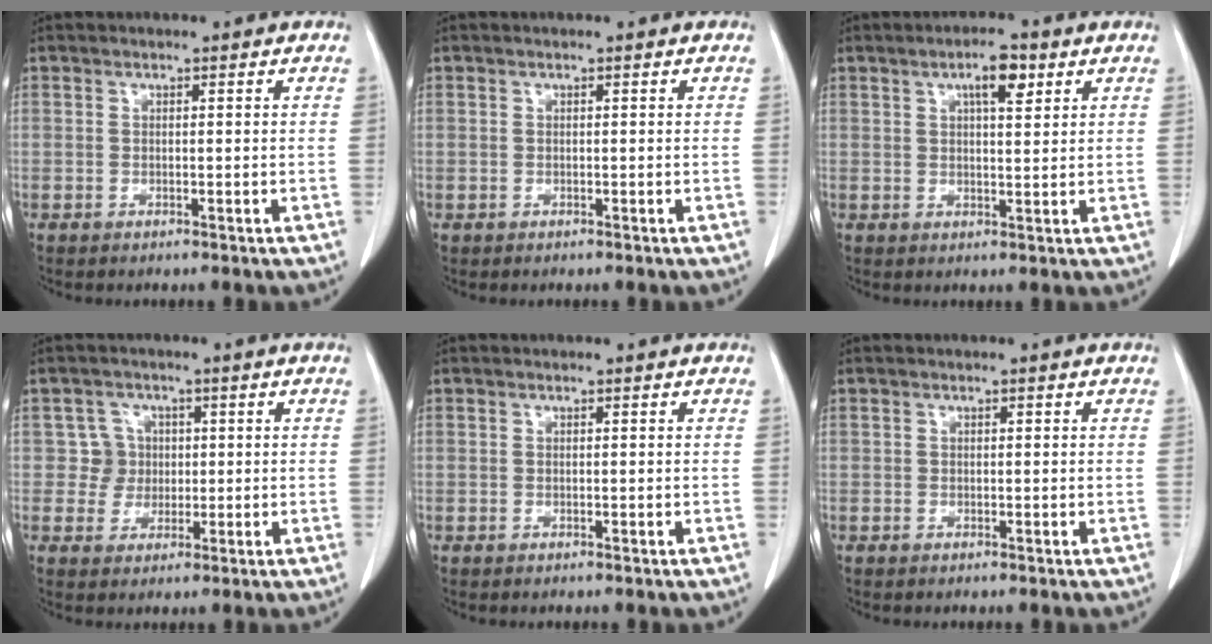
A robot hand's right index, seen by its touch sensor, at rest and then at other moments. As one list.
[{"total": 0.0}, {"total": 4.7, "force": [2.3, 1.2, 3.9], "torque": [-0.068, 0.004, 0.037]}, {"total": 3.8, "force": [0.6, 3.8, -0.1], "torque": [0.014, 0.011, 0.009]}, {"total": 0.0}, {"total": 0.0}]